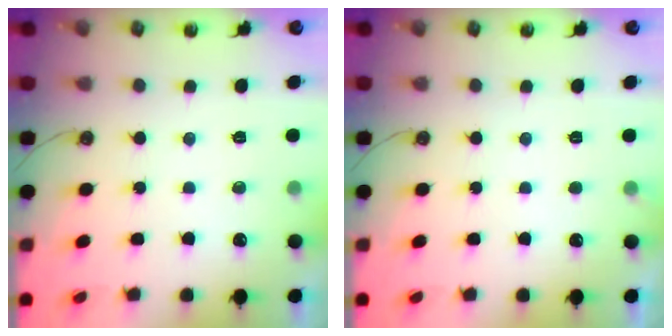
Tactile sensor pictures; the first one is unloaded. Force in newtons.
{"total": 4.0, "press": 4.0, "slide": 0.4}